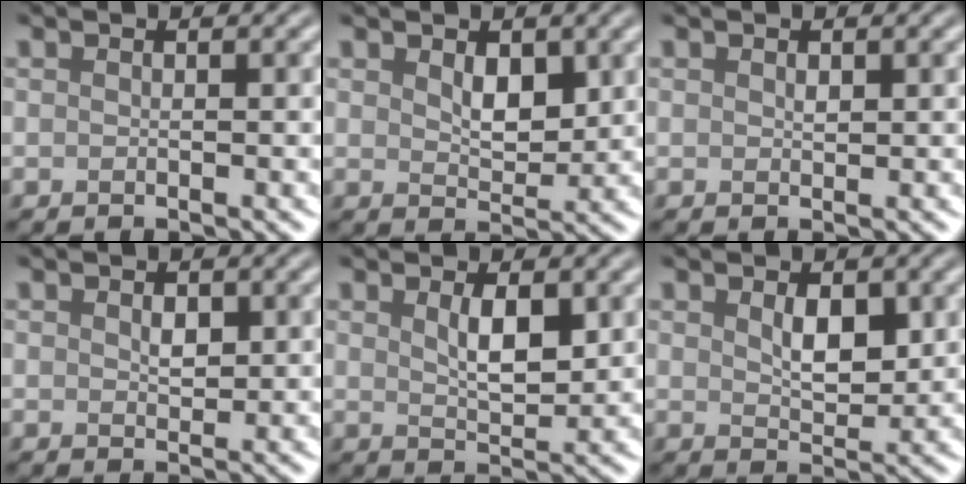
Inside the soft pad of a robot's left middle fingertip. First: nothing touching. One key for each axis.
{"total": 2.6, "fx": 1.0, "fy": 1.5, "fz": 1.8, "tx": -0.033, "ty": -0.005, "tz": 0.022}
{"total": 0.6, "fx": 0.2, "fy": 0.3, "fz": 0.4, "tx": -0.007, "ty": -0.001, "tz": 0.005}
{"total": 1.2, "fx": 0.5, "fy": 0.8, "fz": 0.9, "tx": -0.014, "ty": -0.002, "tz": 0.011}
{"total": 2.9, "fx": 1.1, "fy": 1.1, "fz": 2.4, "tx": -0.045, "ty": -0.004, "tz": 0.022}
{"total": 2.8, "fx": 0.9, "fy": 1.5, "fz": 2.1, "tx": -0.037, "ty": -0.004, "tz": 0.021}